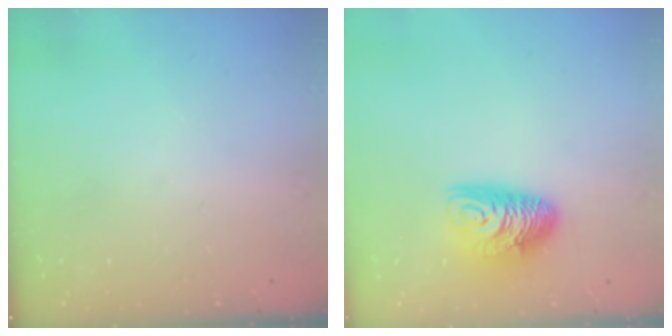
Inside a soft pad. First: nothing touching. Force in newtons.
{"total": 10.2, "press": 10.2, "slide": 0.6}